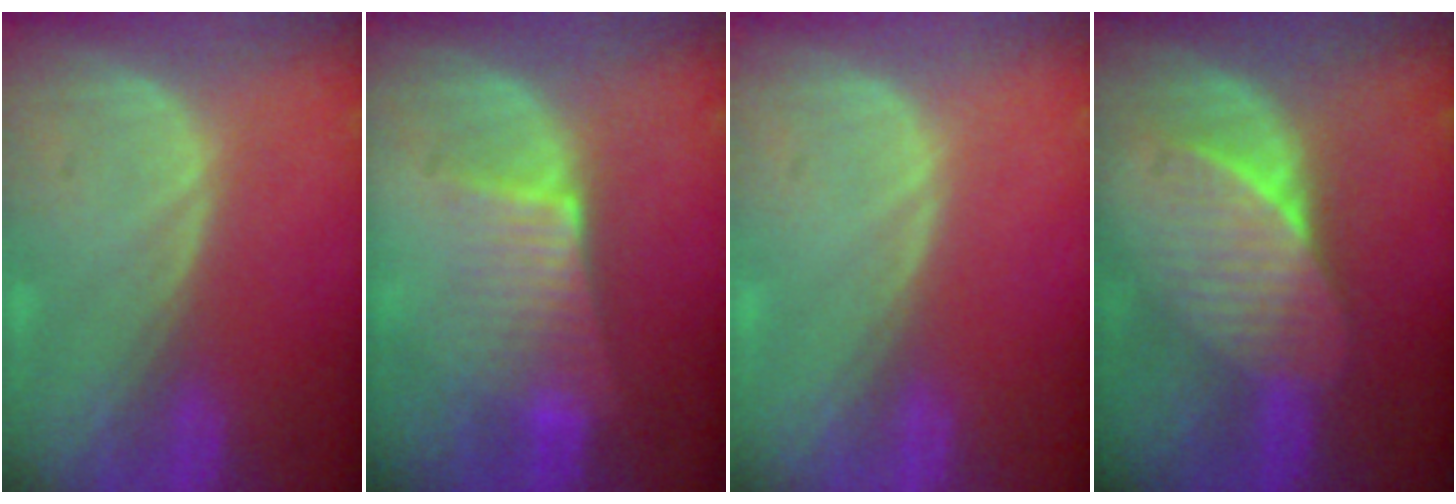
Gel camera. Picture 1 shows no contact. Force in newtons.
{"total": 6.5, "press": 5.8, "slide": 2.9}
{"total": 0.0}
{"total": 7.4, "press": 6.6, "slide": 3.4}